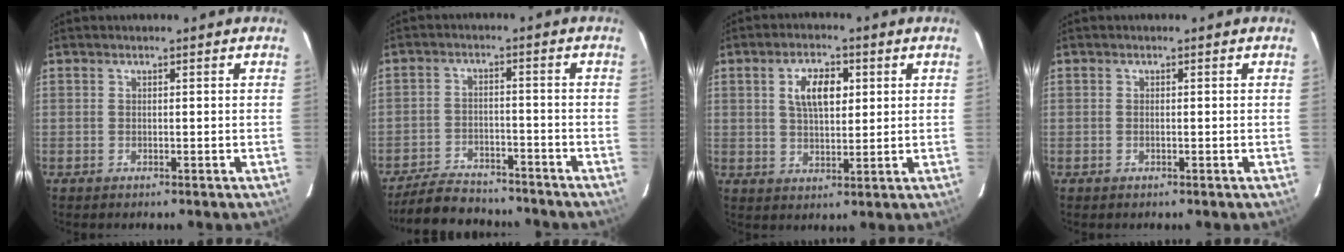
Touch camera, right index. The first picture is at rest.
{"total": 12.2, "force": [-10.8, 4.1, 3.9], "torque": [-0.105, 0.005, -0.160]}
{"total": 7.1, "force": [2.1, 3.5, 5.8], "torque": [-0.102, 0.012, 0.040]}
{"total": 0.6, "force": [-0.1, 0.0, 0.5], "torque": [-0.011, 0.001, -0.004]}